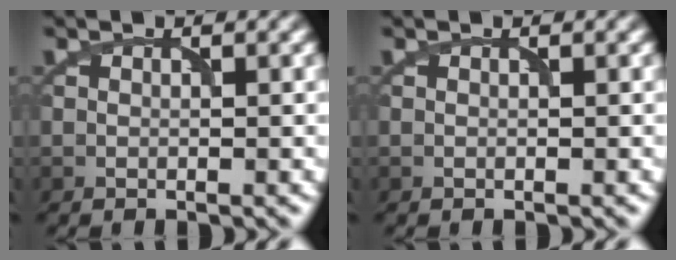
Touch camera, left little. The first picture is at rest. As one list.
[{"total": 0.0}]